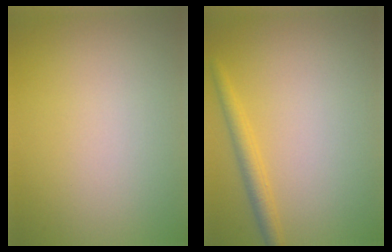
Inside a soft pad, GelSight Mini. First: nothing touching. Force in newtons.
{"total": 2.2, "press": 2.2, "slide": 0.1}